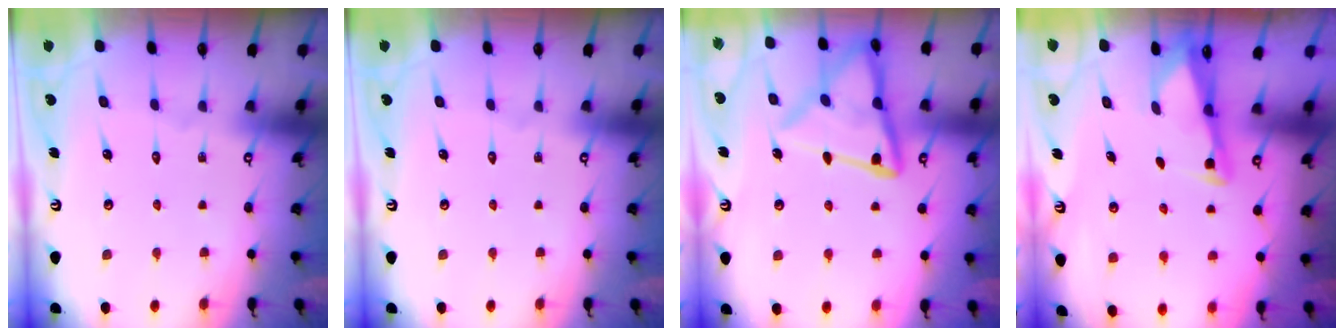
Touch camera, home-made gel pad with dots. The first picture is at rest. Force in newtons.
{"total": 0.0}
{"total": 16.2, "press": 16.2, "slide": 1.6}
{"total": 2.5, "press": 2.5, "slide": 0.1}